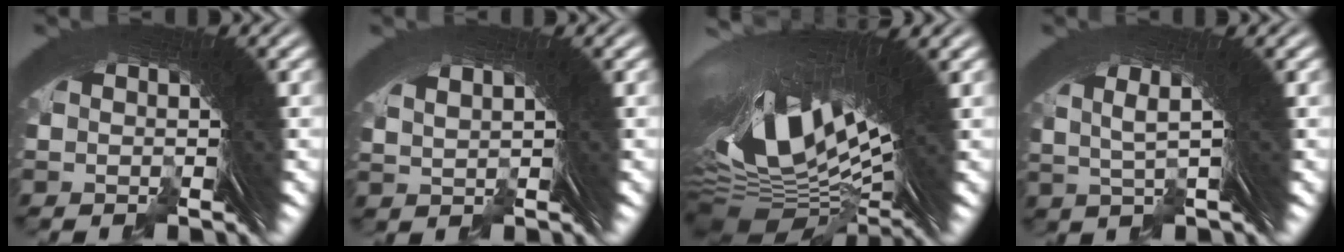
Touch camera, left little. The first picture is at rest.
{"total": 1.7, "force": [1.2, -1.0, 0.7], "torque": [-0.005, 0.005, 0.033]}
{"total": 20.0, "force": [1.8, 10.3, 17.1], "torque": [-0.313, -0.036, 0.052]}
{"total": 6.2, "force": [3.3, 1.5, 5.0], "torque": [-0.073, 0.024, 0.043]}